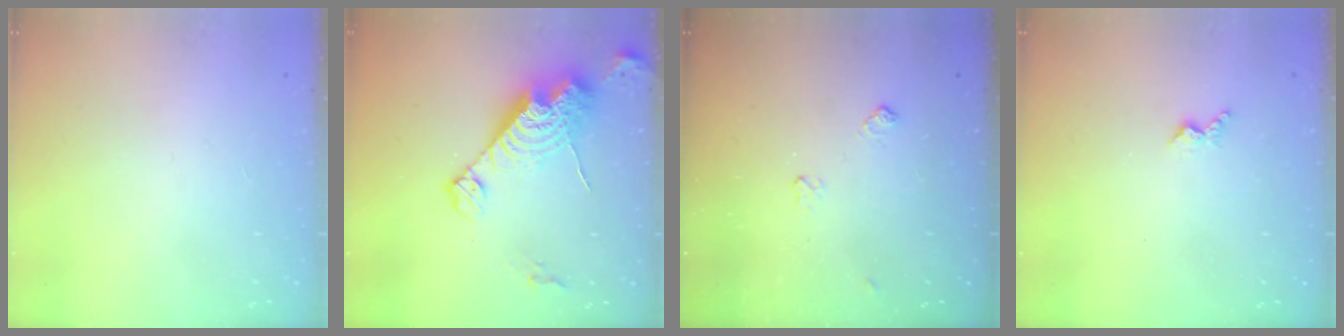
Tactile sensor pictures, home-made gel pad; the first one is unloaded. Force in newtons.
{"total": 17.1, "press": 17.0, "slide": 1.7}
{"total": 3.8, "press": 3.8, "slide": 0.5}
{"total": 3.8, "press": 3.7, "slide": 0.6}